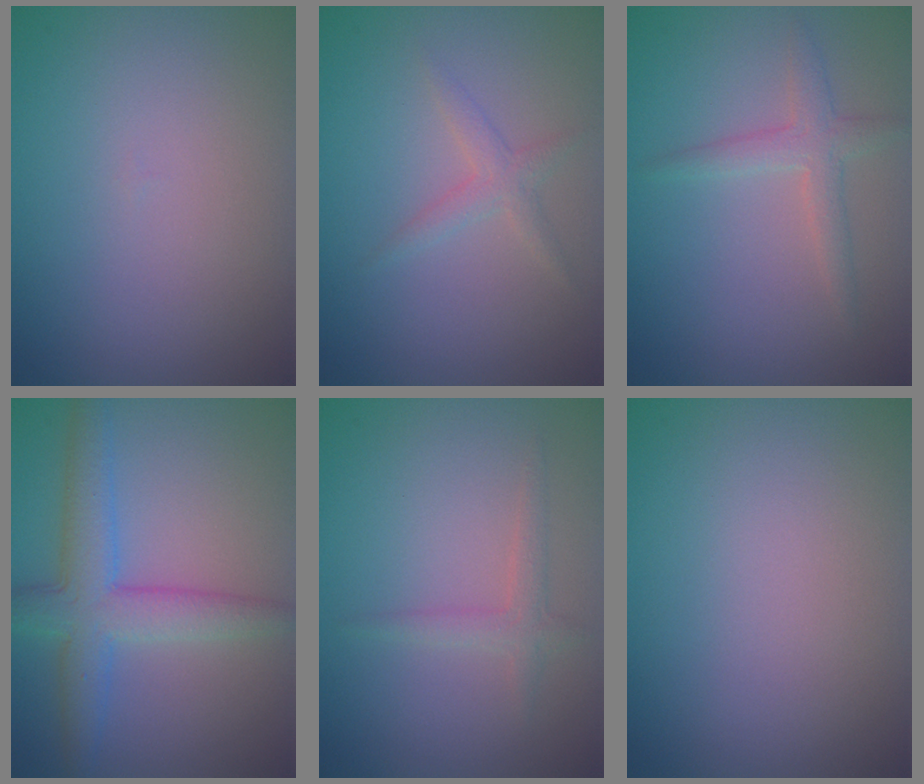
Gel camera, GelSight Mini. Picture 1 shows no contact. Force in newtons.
{"total": 1.6, "press": 1.6, "slide": 0.0}
{"total": 2.1, "press": 2.1, "slide": 0.0}
{"total": 5.3, "press": 5.3, "slide": 0.1}
{"total": 1.5, "press": 1.5, "slide": 0.0}
{"total": 0.0}